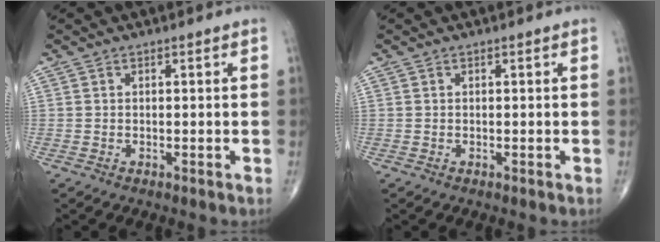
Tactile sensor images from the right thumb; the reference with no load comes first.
{"total": 0.0}